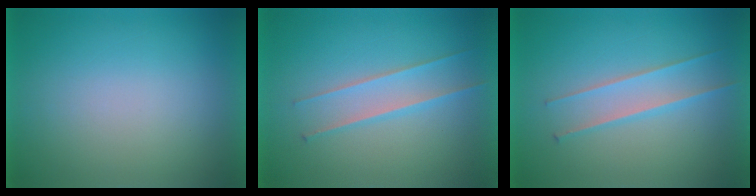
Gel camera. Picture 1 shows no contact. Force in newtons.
{"total": 2.3}
{"total": 2.3}